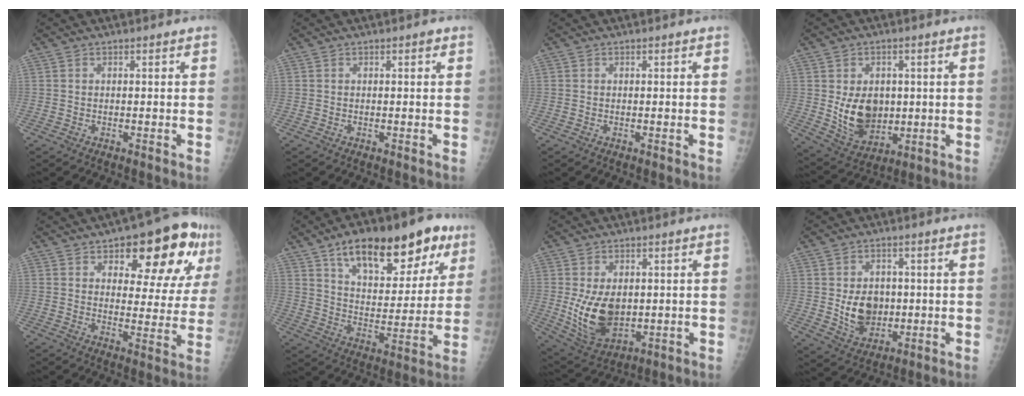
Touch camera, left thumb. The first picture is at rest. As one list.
[{"total": 0.6, "force": [0.2, 0.2, 0.5], "torque": [-0.006, 0.001, 0.001]}, {"total": 0.0}, {"total": 11.0, "force": [0.5, 8.1, 7.5], "torque": [-0.089, -0.017, 0.029]}, {"total": 18.0, "force": [8.8, 7.7, 13.8], "torque": [-0.142, -0.016, 0.120]}, {"total": 24.0, "force": [13.6, 11.1, 16.4], "torque": [-0.199, -0.023, 0.211]}, {"total": 11.7, "force": [0.1, 7.6, 8.9], "torque": [-0.142, -0.015, 0.025]}, {"total": 9.0, "force": [0.1, 6.9, 5.8], "torque": [-0.064, -0.008, 0.015]}]